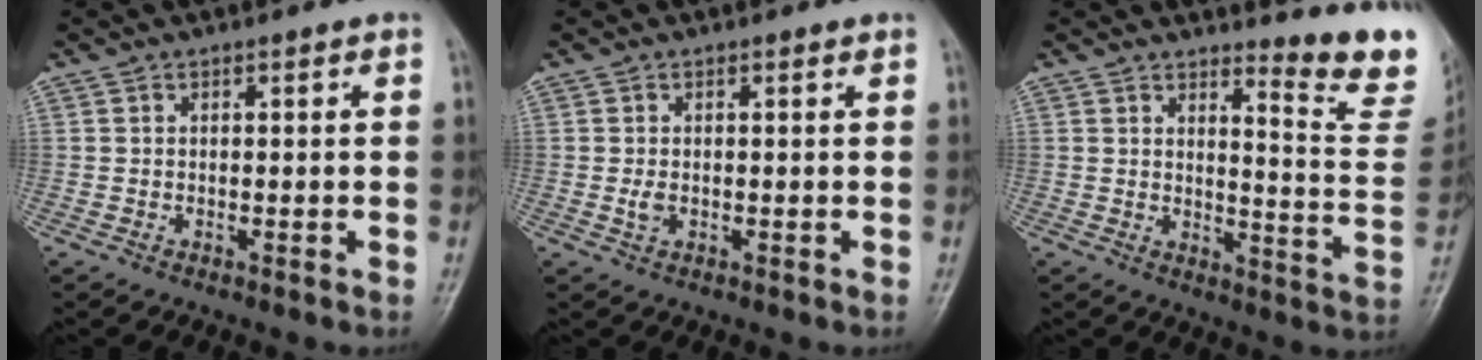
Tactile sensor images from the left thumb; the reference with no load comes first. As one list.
[{"total": 1.5, "force": [0.1, 0.9, 1.2], "torque": [-0.021, -0.002, 0.003]}, {"total": 11.8, "force": [10.4, 1.8, 5.3], "torque": [-0.039, -0.120, 0.117]}]